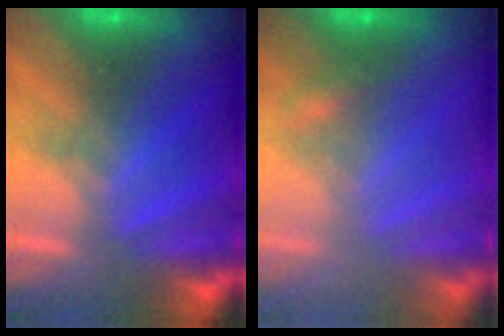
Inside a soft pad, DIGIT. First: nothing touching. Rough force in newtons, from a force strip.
{"total": 2.2}